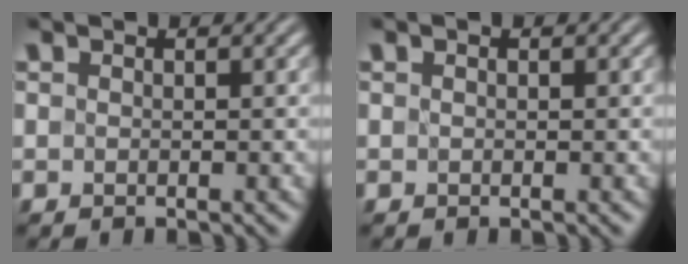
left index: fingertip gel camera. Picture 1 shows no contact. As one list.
[{"total": 0.0}]